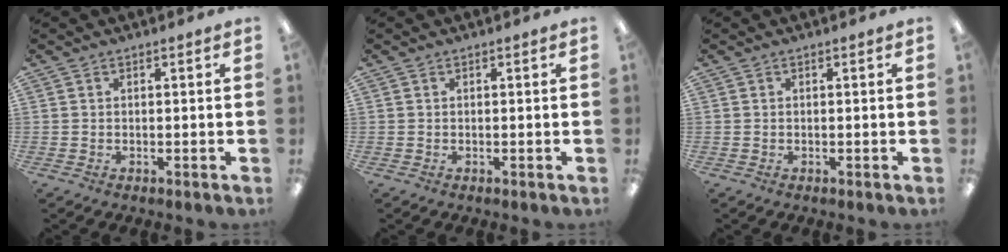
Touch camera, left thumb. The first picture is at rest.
{"total": 0.0}
{"total": 0.0}